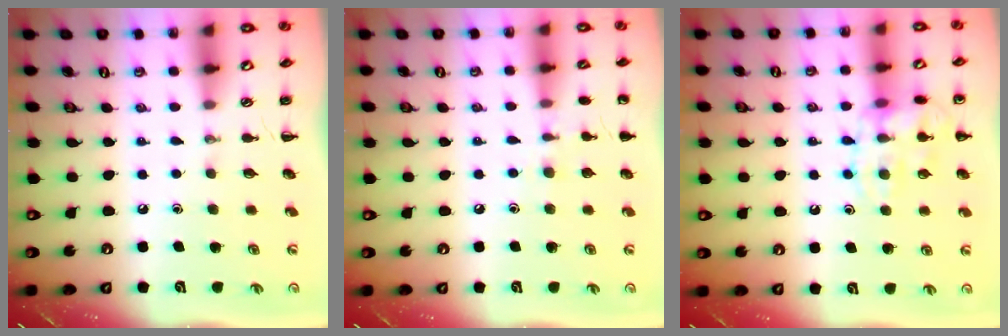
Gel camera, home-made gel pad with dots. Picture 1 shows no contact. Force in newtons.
{"total": 6.7, "press": 6.5, "slide": 1.9}
{"total": 13.5, "press": 13.5, "slide": 0.9}